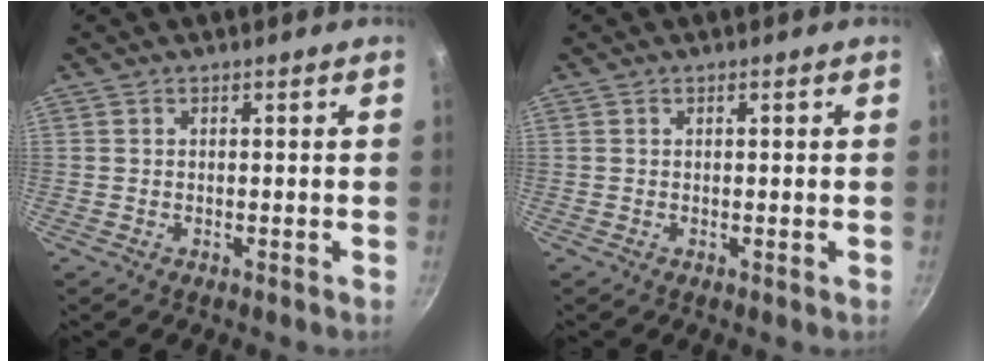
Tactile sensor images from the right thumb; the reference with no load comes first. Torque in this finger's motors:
{"motor_torque": [0.88, 0.10, -0.60, 0.00, -0.09]}